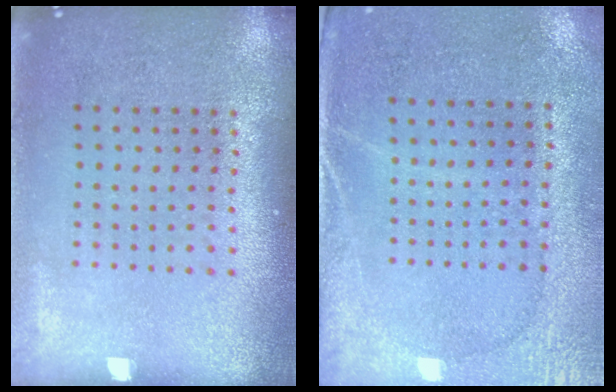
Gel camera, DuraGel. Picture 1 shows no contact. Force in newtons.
{"total": 2.7, "press": 2.3, "slide": 1.5}